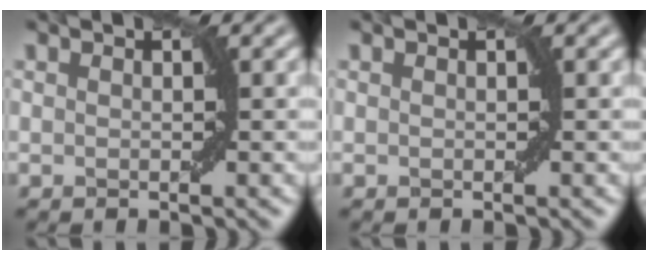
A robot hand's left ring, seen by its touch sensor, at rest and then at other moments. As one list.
[{"total": 0.0}]